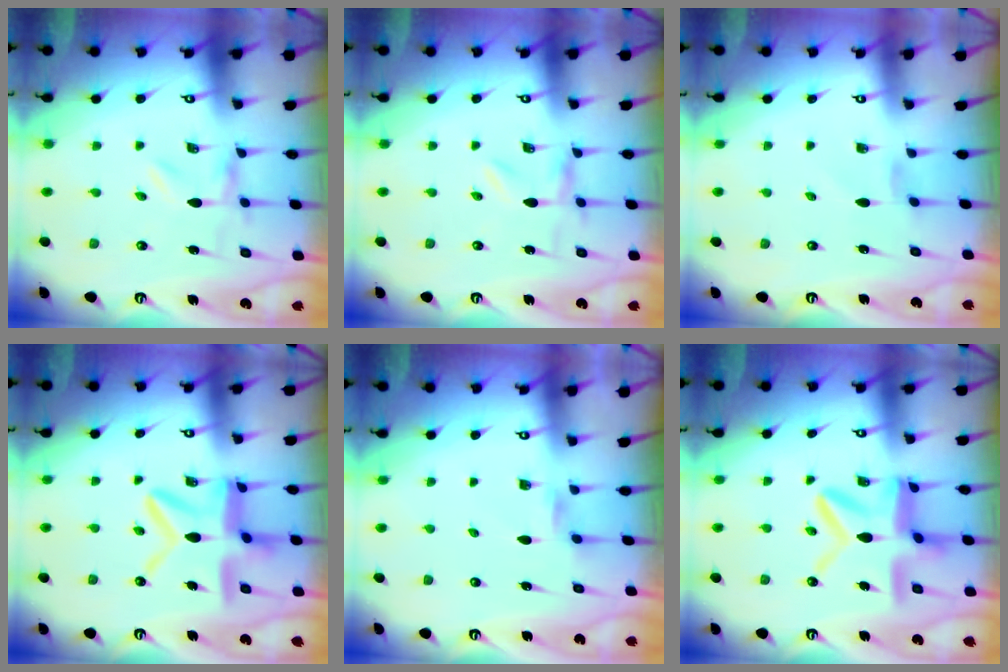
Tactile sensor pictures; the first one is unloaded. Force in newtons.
{"total": 0.0}
{"total": 0.7, "press": 0.6, "slide": 0.3}
{"total": 14.2, "press": 14.2, "slide": 1.2}
{"total": 1.7, "press": 1.7, "slide": 0.4}
{"total": 13.8, "press": 13.8, "slide": 1.3}